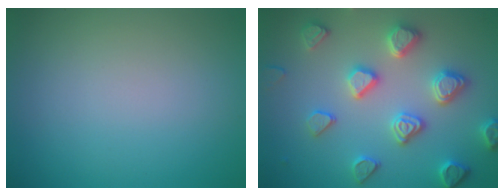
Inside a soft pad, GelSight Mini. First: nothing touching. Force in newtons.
{"total": 4.6, "press": 4.5, "slide": 1.0}